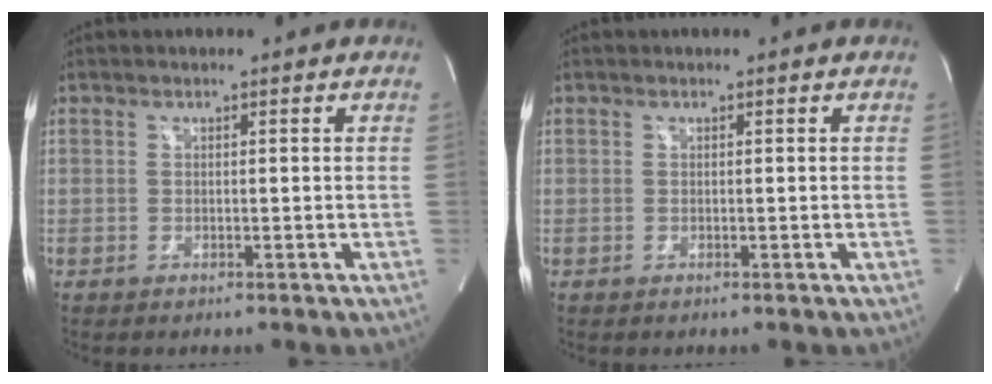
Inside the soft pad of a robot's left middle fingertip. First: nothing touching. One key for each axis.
{"total": 0.0}